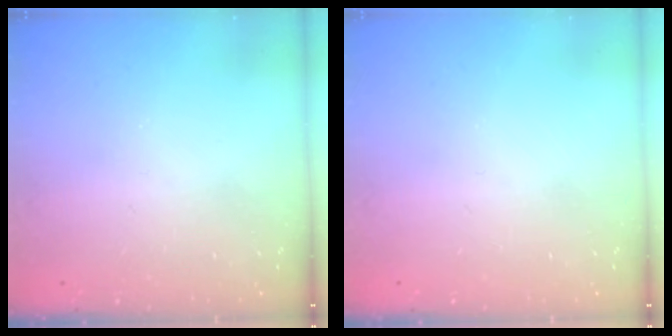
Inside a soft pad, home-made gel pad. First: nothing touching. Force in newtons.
{"total": 0.0}